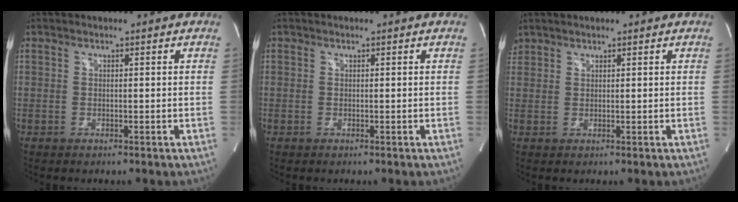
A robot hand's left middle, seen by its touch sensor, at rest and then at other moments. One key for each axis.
{"total": 0.0}
{"total": 1.8, "fx": 1.6, "fy": 0.9, "fz": 0.1, "tx": -0.002, "ty": 0.015, "tz": 0.031}